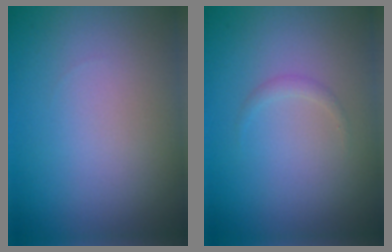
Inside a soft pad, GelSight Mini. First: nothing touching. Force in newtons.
{"total": 0.6, "press": 0.6, "slide": 0.0}